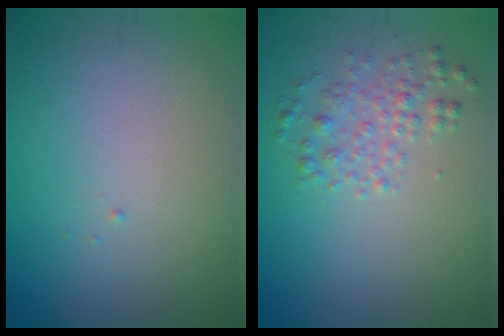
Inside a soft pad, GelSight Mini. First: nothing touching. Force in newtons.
{"total": 2.2, "press": 2.2, "slide": 0.1}